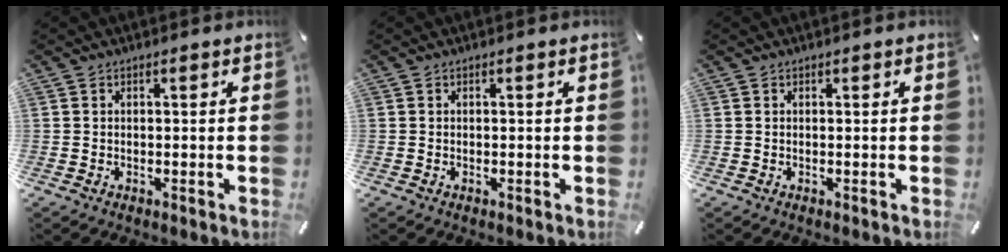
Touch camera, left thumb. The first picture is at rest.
{"total": 0.0}
{"total": 0.0}